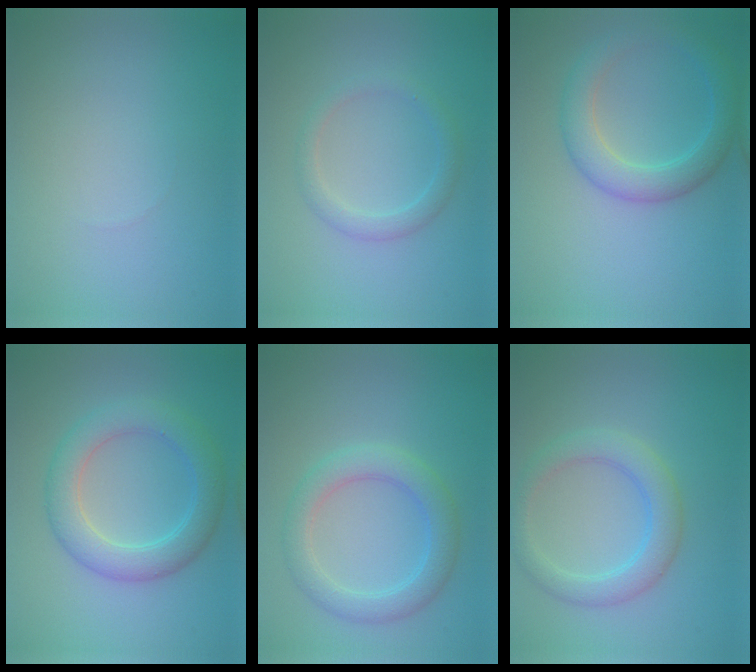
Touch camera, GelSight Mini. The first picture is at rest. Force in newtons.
{"total": 1.9, "press": 1.9, "slide": 0.1}
{"total": 4.0, "press": 4.0, "slide": 0.1}
{"total": 4.6, "press": 4.6, "slide": 0.2}
{"total": 3.7, "press": 3.7, "slide": 0.5}
{"total": 3.5, "press": 3.5, "slide": 0.2}